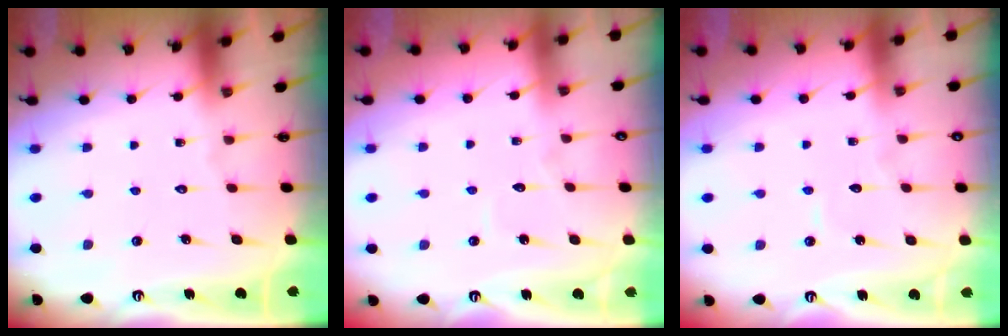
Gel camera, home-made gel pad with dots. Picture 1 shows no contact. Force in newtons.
{"total": 2.8, "press": 2.8, "slide": 0.3}
{"total": 3.4, "press": 3.4, "slide": 0.3}